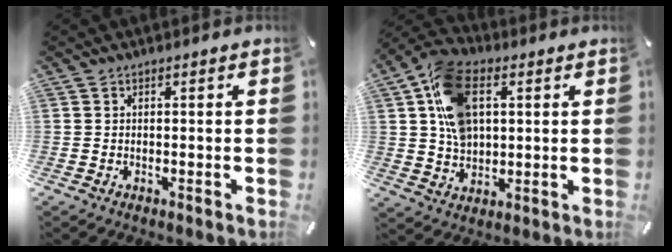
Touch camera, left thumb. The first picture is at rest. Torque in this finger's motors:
{"motor_torque": [2.01, 2.75, 1.39, -1.15, 0.54]}